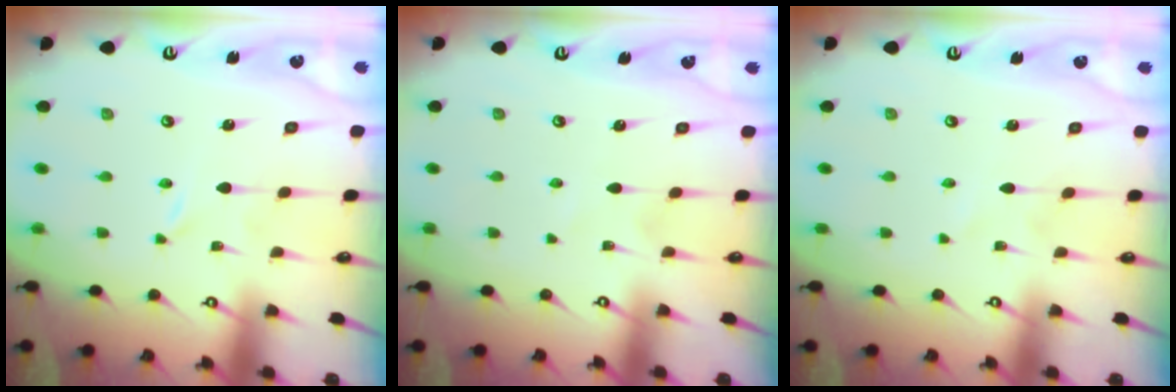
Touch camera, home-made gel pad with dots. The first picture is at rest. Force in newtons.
{"total": 1.9, "press": 1.8, "slide": 0.3}
{"total": 1.7, "press": 1.7, "slide": 0.1}